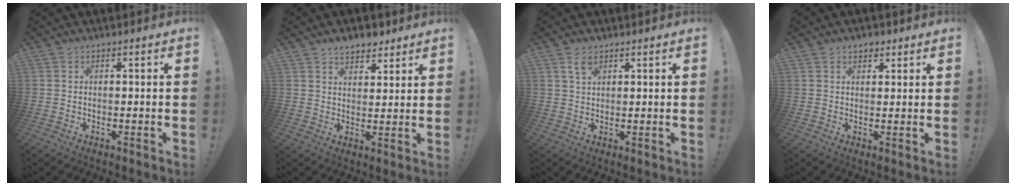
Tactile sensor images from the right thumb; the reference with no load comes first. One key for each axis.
{"total": 5.8, "fx": 4.7, "fy": 3.0, "fz": 1.6, "tx": -0.008, "ty": -0.030, "tz": 0.085}
{"total": 3.4, "fx": 2.0, "fy": 1.7, "fz": 2.2, "tx": -0.038, "ty": -0.004, "tz": 0.036}
{"total": 2.6, "fx": 1.5, "fy": 1.9, "fz": 0.9, "tx": 0.000, "ty": -0.006, "tz": 0.024}